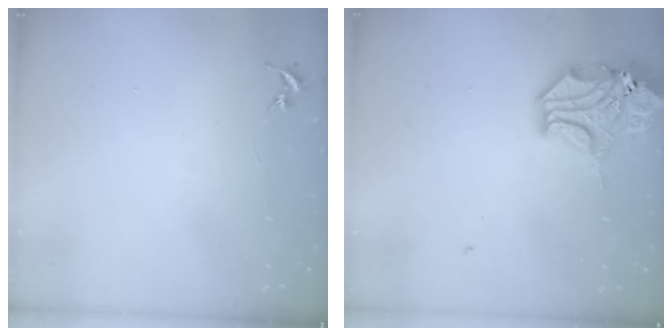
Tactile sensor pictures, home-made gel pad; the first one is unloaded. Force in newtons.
{"total": 14.3, "press": 14.1, "slide": 2.1}